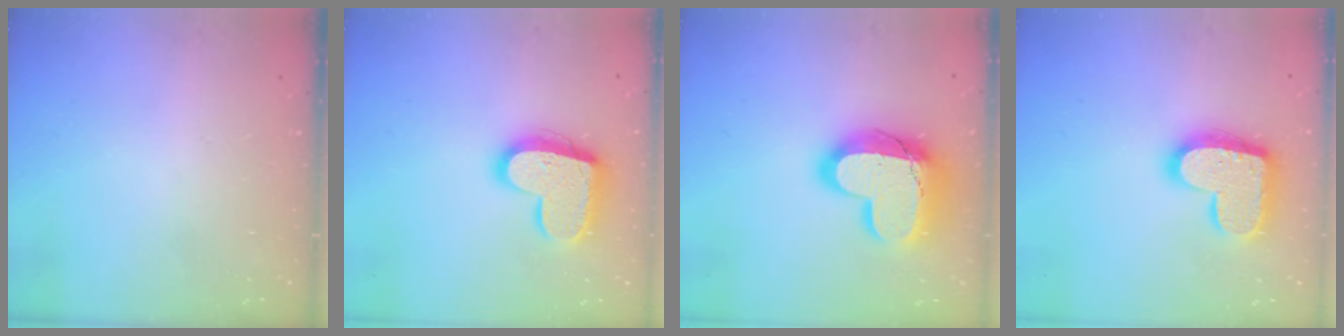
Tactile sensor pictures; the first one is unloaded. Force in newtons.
{"total": 16.3, "press": 16.3, "slide": 1.3}
{"total": 24.2, "press": 24.2, "slide": 1.6}
{"total": 20.1, "press": 20.1, "slide": 1.3}